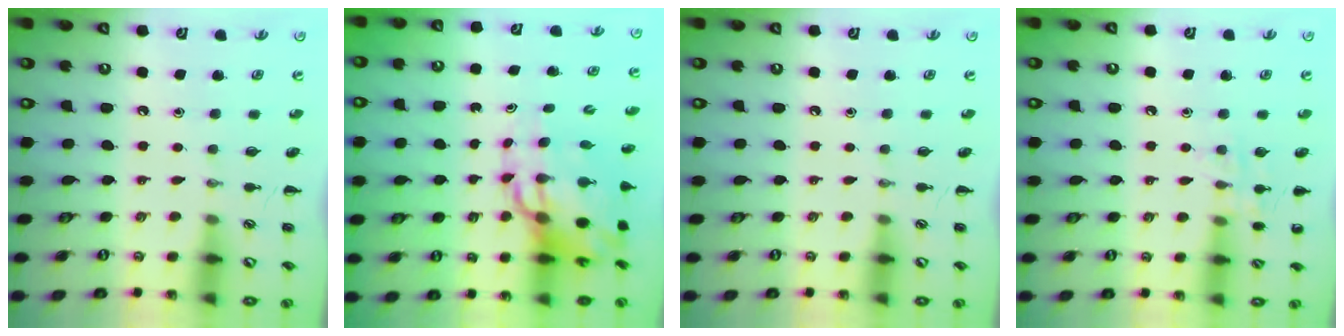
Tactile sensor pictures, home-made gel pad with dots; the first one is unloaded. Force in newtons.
{"total": 13.9, "press": 13.4, "slide": 3.8}
{"total": 0.0}
{"total": 7.7, "press": 7.5, "slide": 1.5}